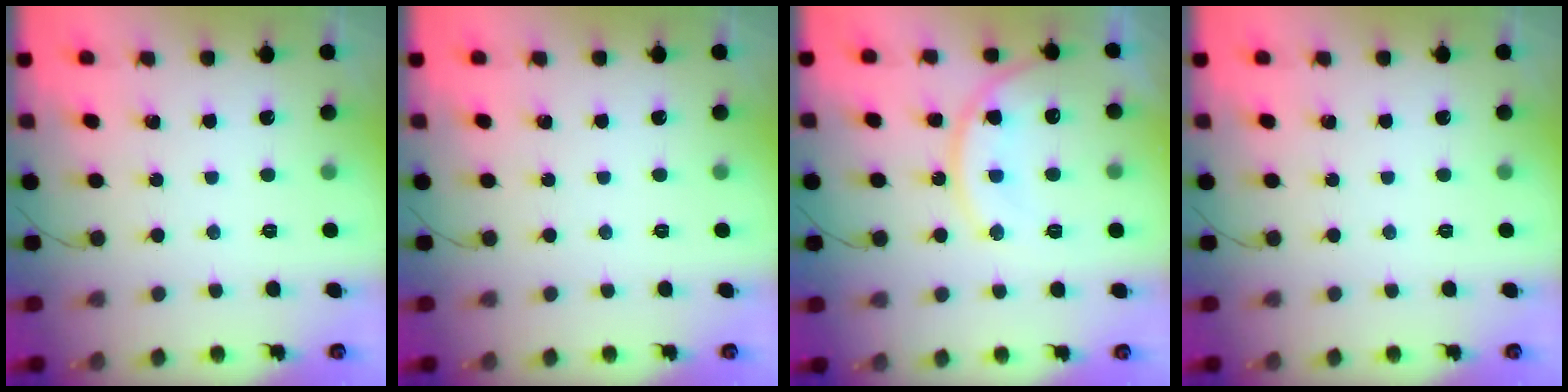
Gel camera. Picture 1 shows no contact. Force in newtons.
{"total": 0.0}
{"total": 13.6, "press": 13.5, "slide": 1.5}
{"total": 0.0}